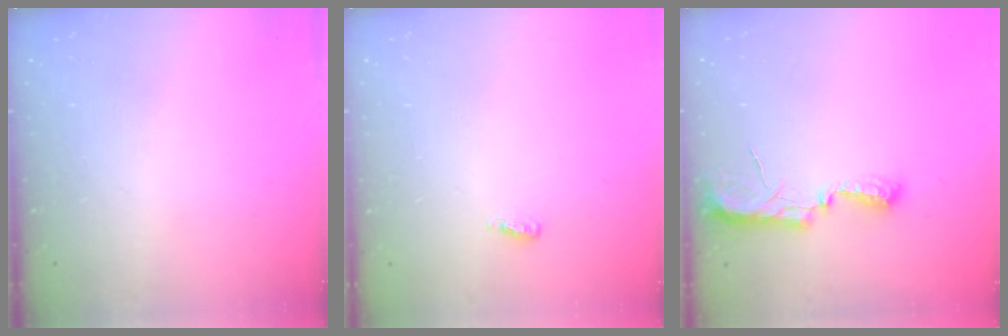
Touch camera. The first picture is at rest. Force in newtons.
{"total": 3.7, "press": 3.6, "slide": 1.0}
{"total": 7.7, "press": 7.6, "slide": 1.0}